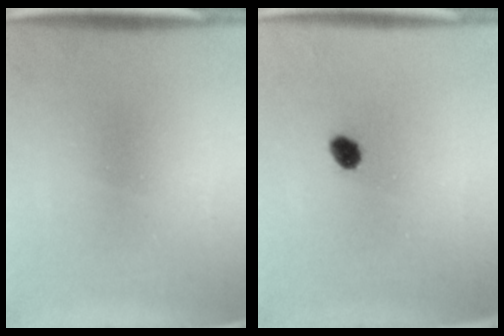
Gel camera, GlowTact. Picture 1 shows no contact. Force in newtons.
{"total": 3.0}